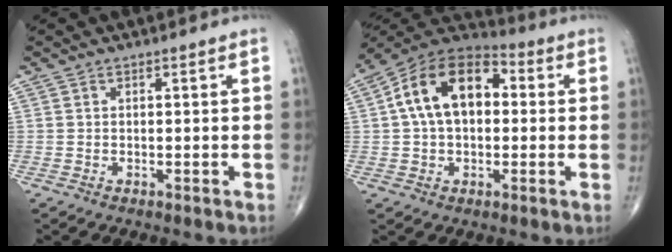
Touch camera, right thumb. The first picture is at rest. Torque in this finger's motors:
{"motor_torque": [-0.16, 1.25, 0.57, 0.19, 0.25]}